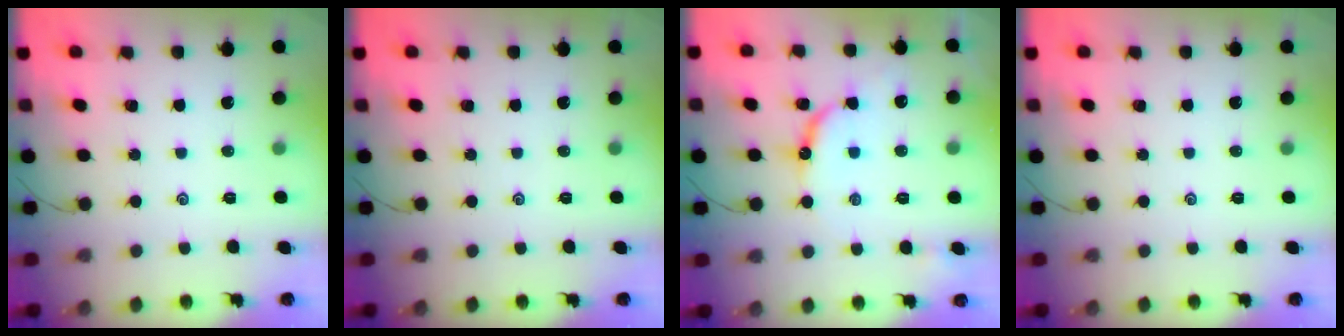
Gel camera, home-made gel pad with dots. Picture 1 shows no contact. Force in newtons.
{"total": 0.0}
{"total": 9.9, "press": 9.8, "slide": 1.0}
{"total": 0.0}